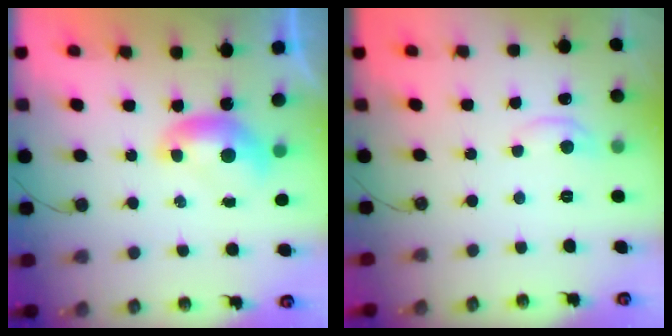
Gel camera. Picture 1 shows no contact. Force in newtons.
{"total": 0.6, "press": 0.1, "slide": 0.6}